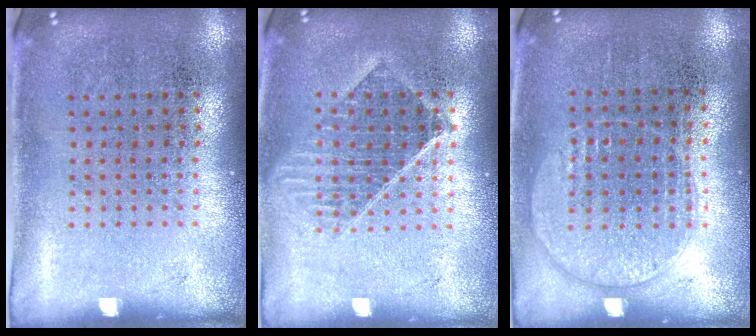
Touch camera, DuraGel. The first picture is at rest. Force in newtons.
{"total": 1.4, "press": 1.3, "slide": 0.6}
{"total": 1.0, "press": 0.9, "slide": 0.4}